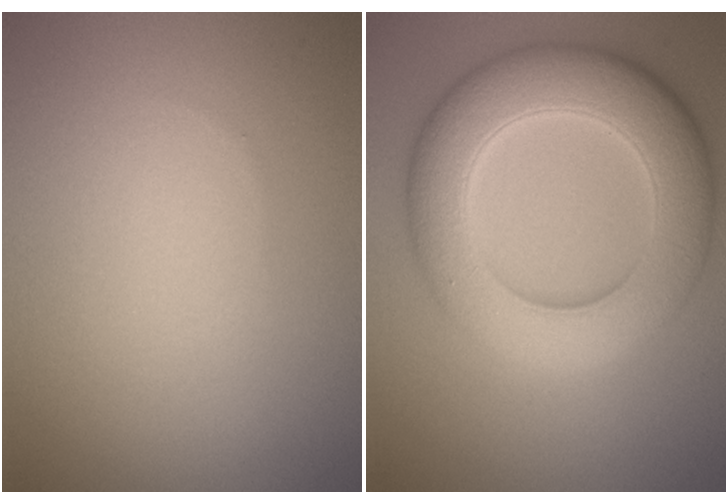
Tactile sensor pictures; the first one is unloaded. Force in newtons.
{"total": 9.5, "press": 9.5, "slide": 0.2}